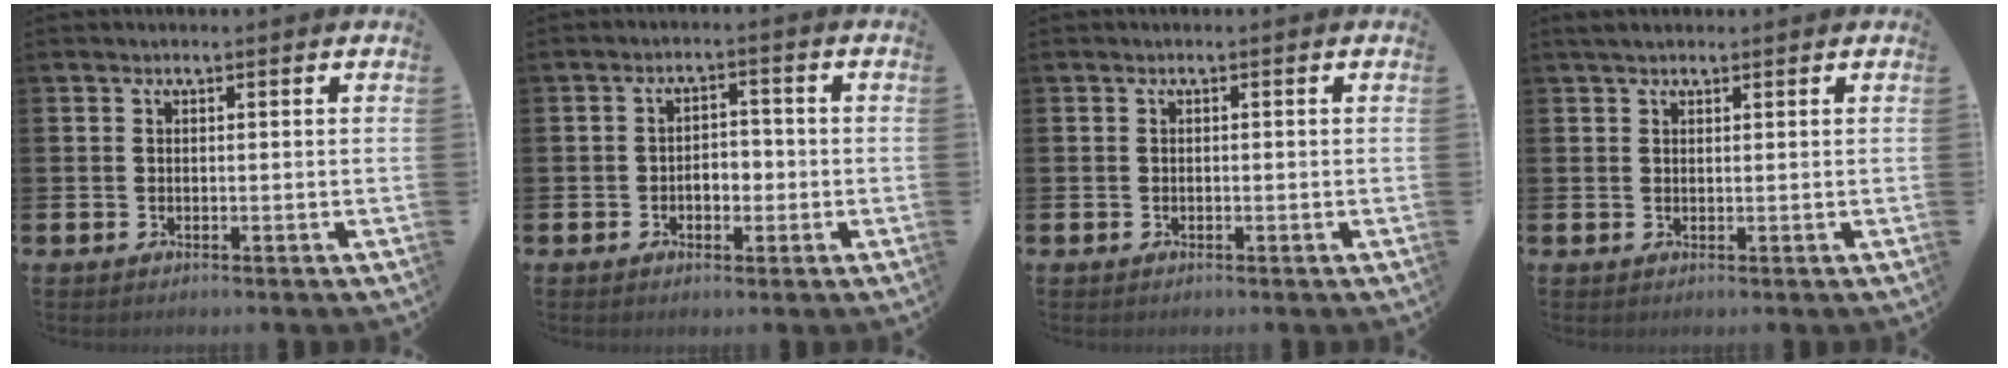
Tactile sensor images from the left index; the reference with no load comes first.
{"total": 2.7, "force": [-0.9, 1.9, 1.6], "torque": [-0.023, 0.003, -0.024]}
{"total": 0.0}
{"total": 1.7, "force": [1.5, 0.6, 0.6], "torque": [-0.006, 0.005, 0.025]}